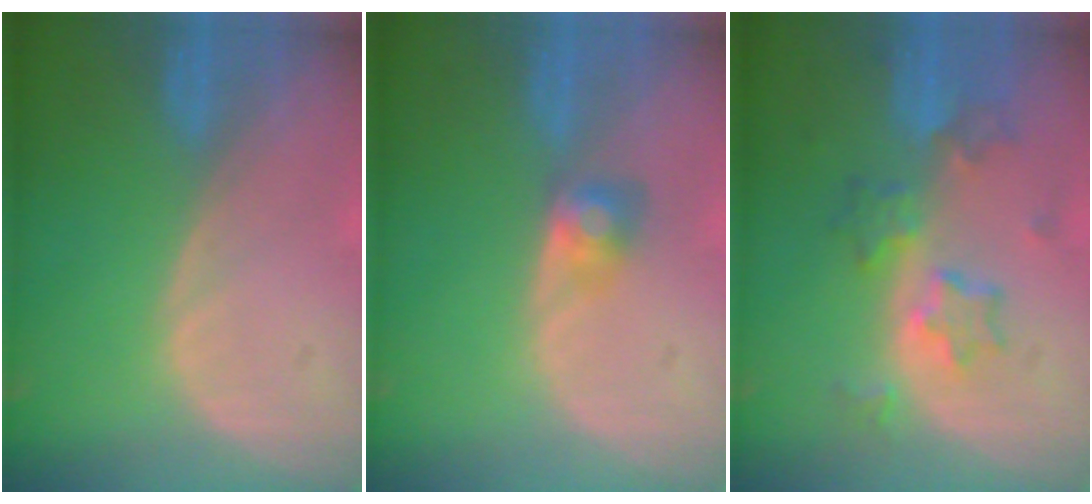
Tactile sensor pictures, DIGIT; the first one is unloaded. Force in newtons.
{"total": 2.7, "press": 2.7, "slide": 0.0}
{"total": 7.0, "press": 6.2, "slide": 3.2}